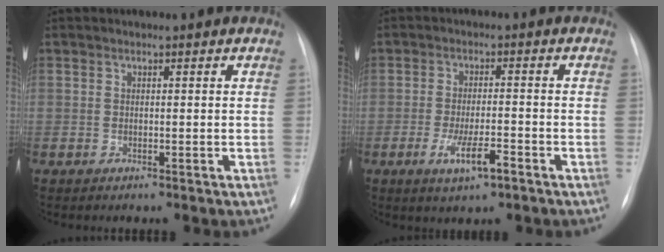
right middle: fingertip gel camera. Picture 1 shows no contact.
{"total": 5.4, "force": [-2.7, 1.1, 4.6], "torque": [-0.091, -0.006, -0.045]}